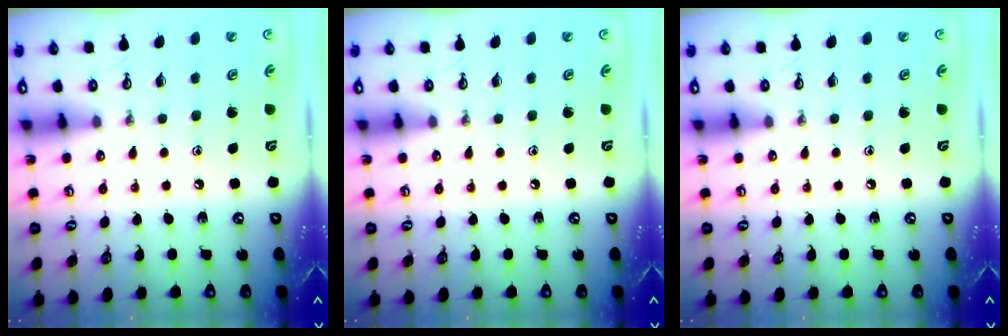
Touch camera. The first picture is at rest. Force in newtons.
{"total": 0.0}
{"total": 0.0}